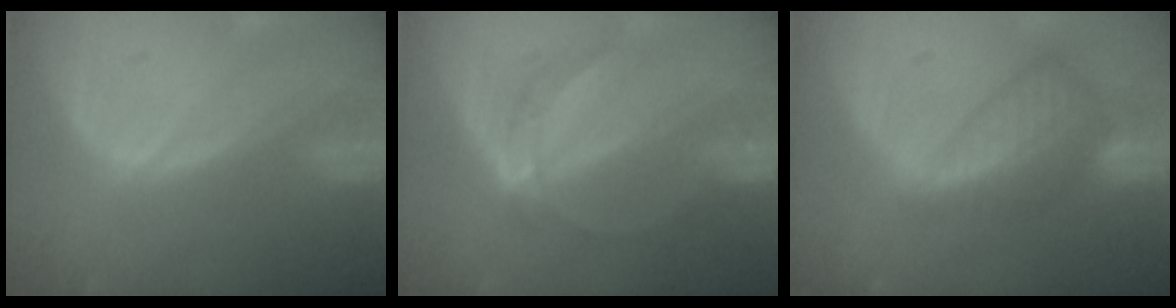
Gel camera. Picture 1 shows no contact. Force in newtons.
{"total": 5.0, "press": 4.7, "slide": 1.5}
{"total": 7.8, "press": 7.1, "slide": 3.4}